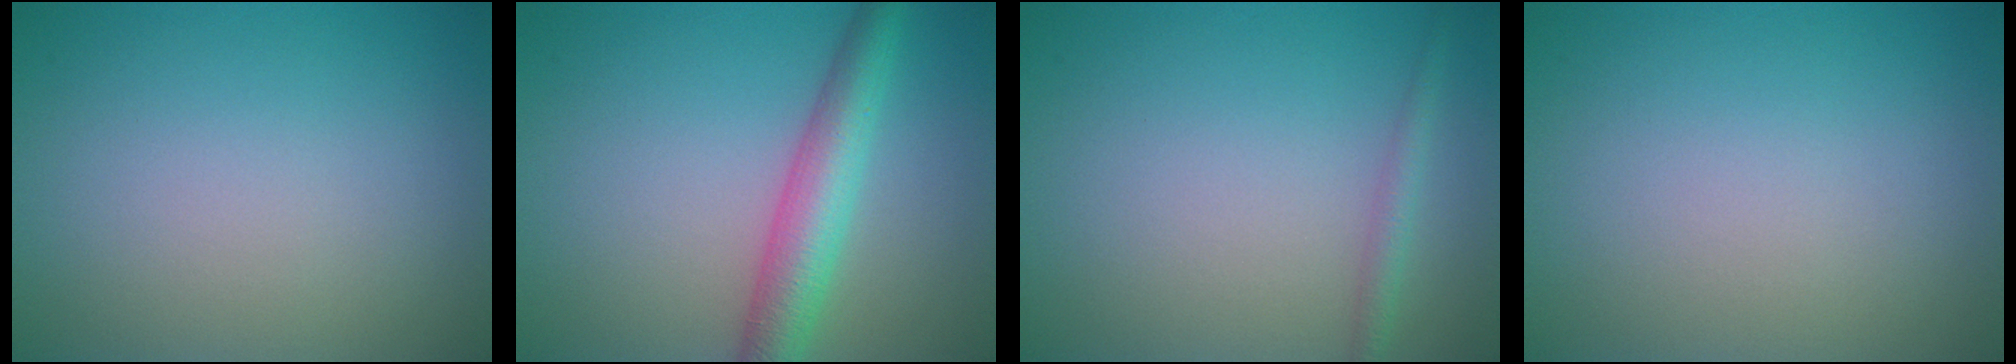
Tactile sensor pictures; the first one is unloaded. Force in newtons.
{"total": 4.8, "press": 4.8, "slide": 0.2}
{"total": 1.4, "press": 1.4, "slide": 0.0}
{"total": 0.0}